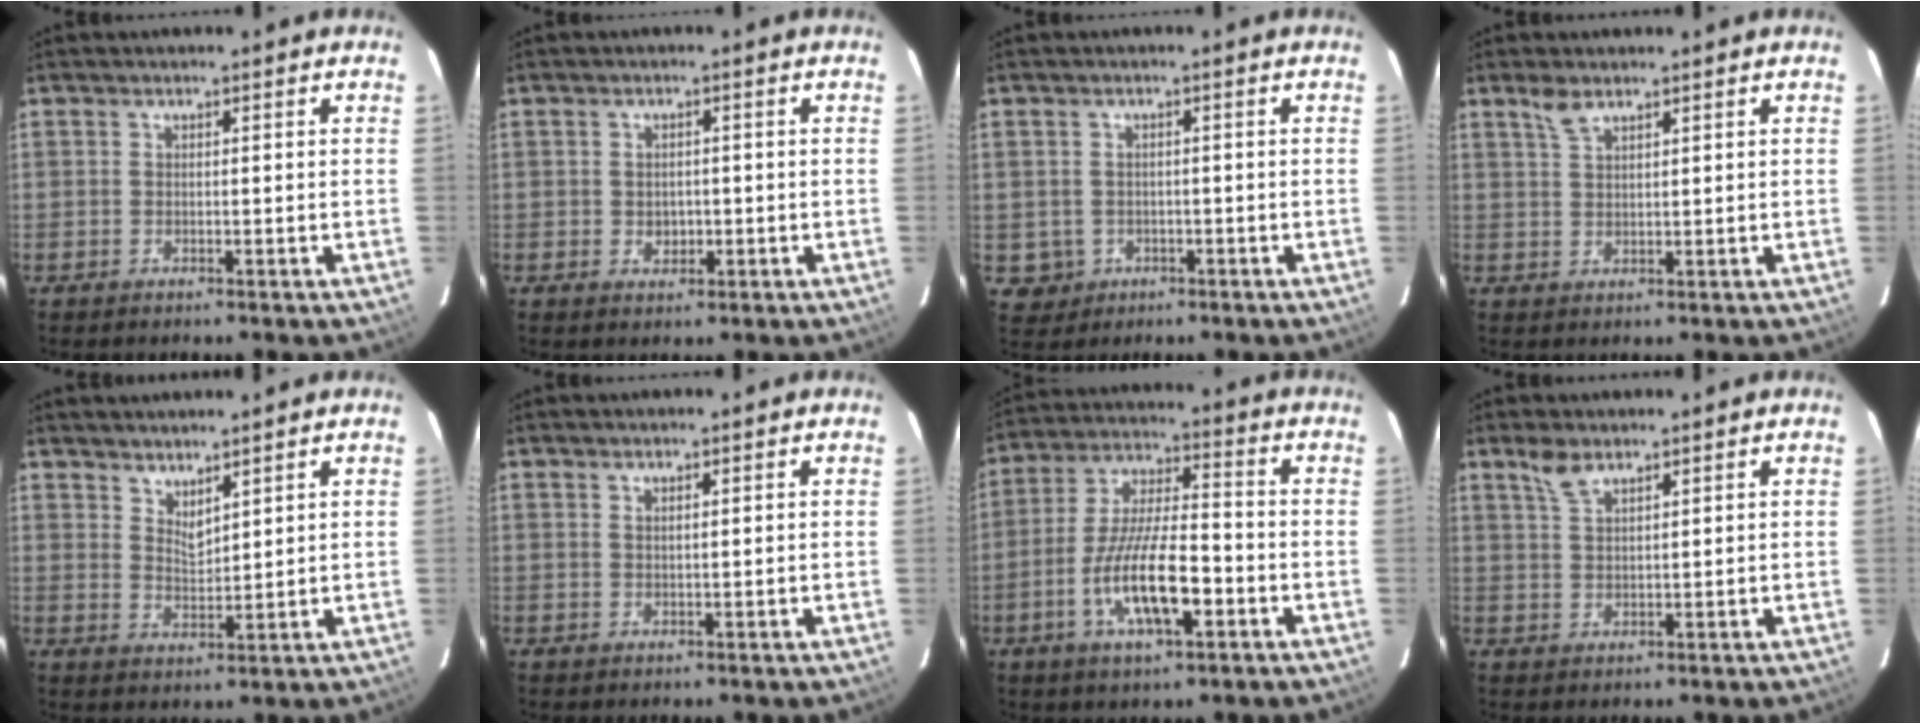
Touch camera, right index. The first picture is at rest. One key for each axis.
{"total": 1.8, "fx": -0.3, "fy": 1.6, "fz": 0.8, "tx": -0.011, "ty": 0.003, "tz": -0.003}
{"total": 4.0, "fx": -0.8, "fy": 3.9, "fz": 0.5, "tx": -0.018, "ty": 0.008, "tz": -0.002}
{"total": 2.7, "fx": 2.1, "fy": 0.9, "fz": 1.5, "tx": -0.030, "ty": 0.005, "tz": 0.044}
{"total": 3.9, "fx": 3.5, "fy": 1.2, "fz": 1.4, "tx": -0.021, "ty": -0.006, "tz": 0.061}
{"total": 0.9, "fx": 0.6, "fy": 0.2, "fz": 0.6, "tx": -0.011, "ty": 0.001, "tz": 0.012}
{"total": 13.7, "fx": -4.9, "fy": 3.9, "fz": 12.2, "tx": -0.244, "ty": -0.007, "tz": -0.087}
{"total": 3.5, "fx": 2.7, "fy": 1.1, "fz": 1.8, "tx": -0.037, "ty": 0.005, "tz": 0.055}